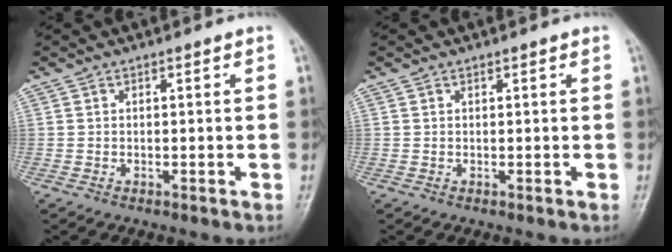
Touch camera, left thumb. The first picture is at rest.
{"total": 0.0}